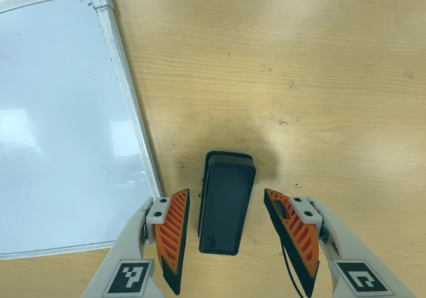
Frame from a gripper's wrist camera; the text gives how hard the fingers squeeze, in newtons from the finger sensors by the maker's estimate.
{"total": 0.0}